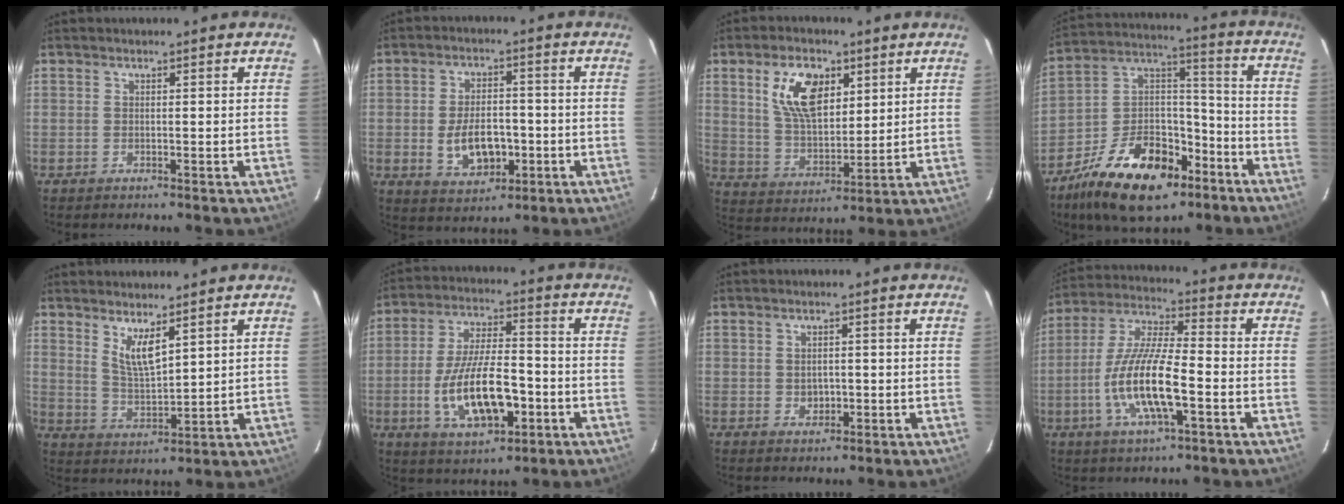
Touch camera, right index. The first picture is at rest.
{"total": 8.9, "force": [-2.1, 5.5, 6.7], "torque": [-0.132, 0.000, -0.022]}
{"total": 11.9, "force": [5.0, 6.6, 8.6], "torque": [-0.156, 0.014, 0.102]}
{"total": 21.3, "force": [-12.6, 11.6, 12.6], "torque": [-0.245, 0.034, -0.200]}
{"total": 6.1, "force": [3.9, 1.7, 4.5], "torque": [-0.083, -0.012, 0.080]}
{"total": 14.8, "force": [-4.5, 6.1, 12.7], "torque": [-0.252, -0.006, -0.067]}
{"total": 2.6, "force": [-0.3, 2.3, 1.2], "torque": [-0.018, 0.000, 0.000]}
{"total": 14.2, "force": [-4.5, 3.5, 13.0], "torque": [-0.269, -0.008, -0.087]}